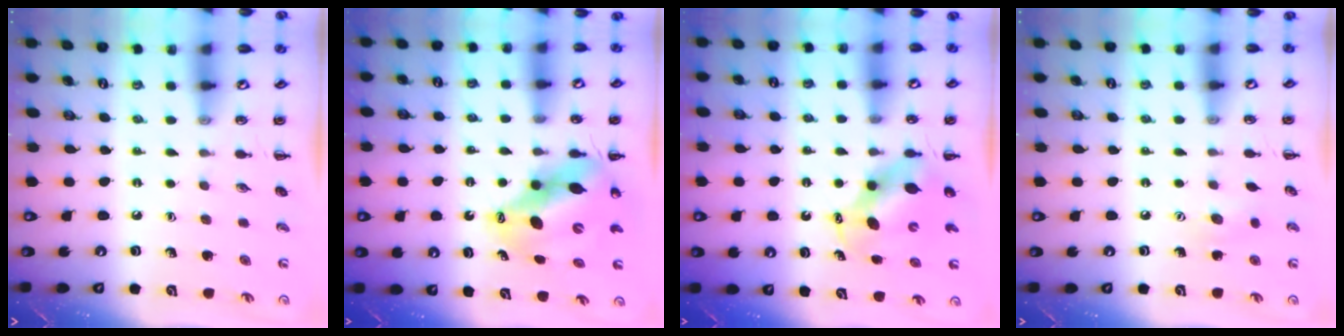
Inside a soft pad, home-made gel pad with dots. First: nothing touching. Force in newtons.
{"total": 12.8, "press": 12.5, "slide": 3.1}
{"total": 6.0, "press": 5.9, "slide": 0.8}
{"total": 6.2, "press": 6.1, "slide": 1.3}